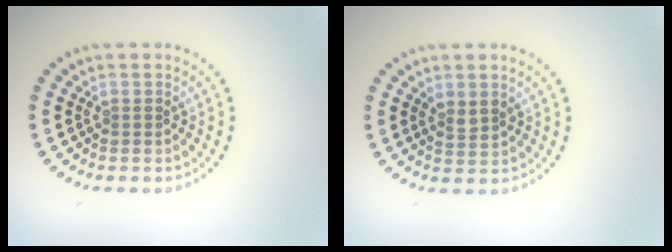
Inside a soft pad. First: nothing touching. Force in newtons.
{"total": 1.4, "press": 1.3, "slide": 0.5}